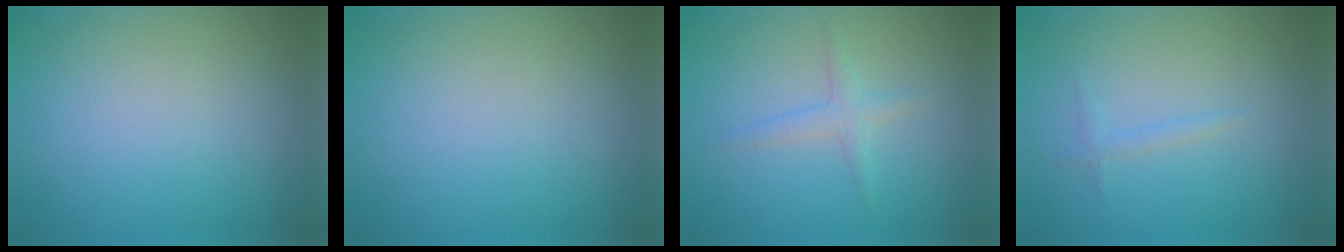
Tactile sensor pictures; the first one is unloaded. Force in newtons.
{"total": 0.0}
{"total": 1.6, "press": 1.6, "slide": 0.0}
{"total": 0.8, "press": 0.8, "slide": 0.1}